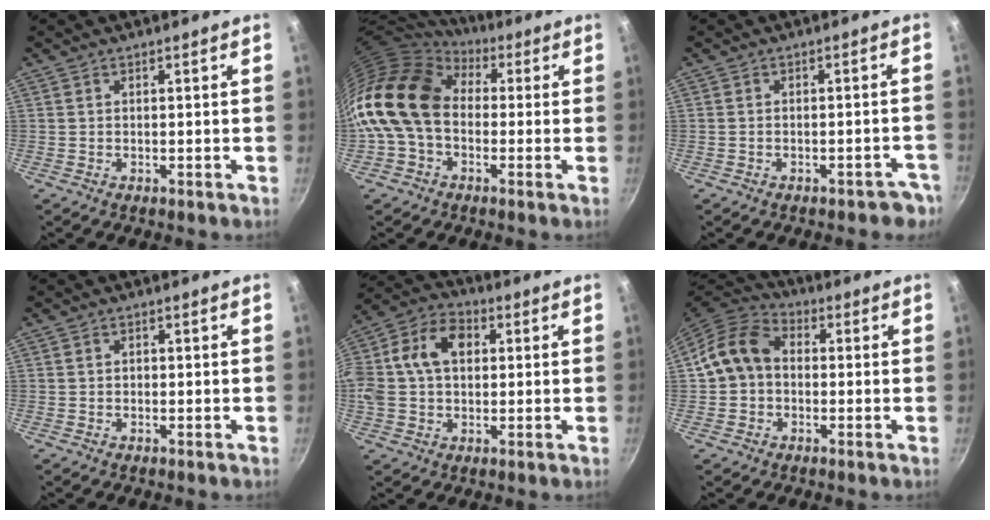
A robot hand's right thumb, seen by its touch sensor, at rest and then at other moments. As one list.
[{"total": 17.3, "force": [1.0, 12.7, 11.7], "torque": [-0.208, 0.035, 0.000]}, {"total": 4.6, "force": [-3.3, 2.4, 2.1], "torque": [0.007, 0.048, -0.019]}, {"total": 0.6, "force": [-0.1, 0.6, 0.2], "torque": [-0.001, 0.003, -0.001]}, {"total": 15.4, "force": [2.5, 11.0, 10.4], "torque": [-0.191, 0.031, 0.028]}, {"total": 10.2, "force": [0.2, 8.0, 6.3], "torque": [-0.097, 0.030, -0.013]}]